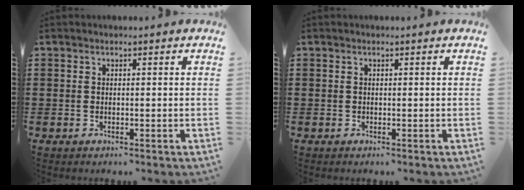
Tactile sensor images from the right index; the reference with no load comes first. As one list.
[{"total": 0.0}]